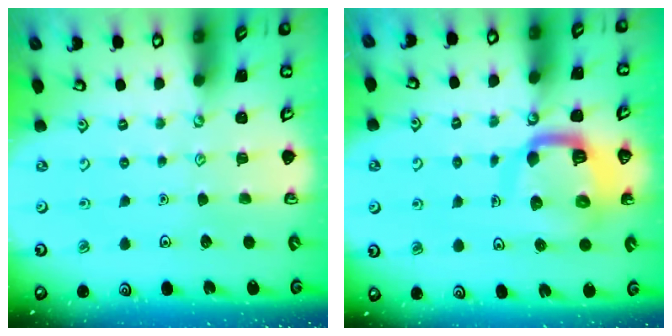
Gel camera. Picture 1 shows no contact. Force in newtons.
{"total": 11.9, "press": 11.9, "slide": 1.3}